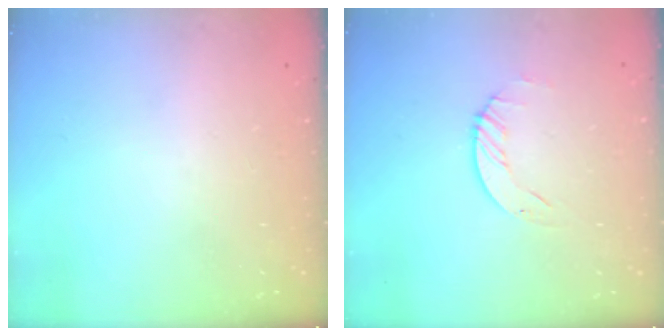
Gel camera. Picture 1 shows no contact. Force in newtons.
{"total": 1.9, "press": 1.9, "slide": 0.2}